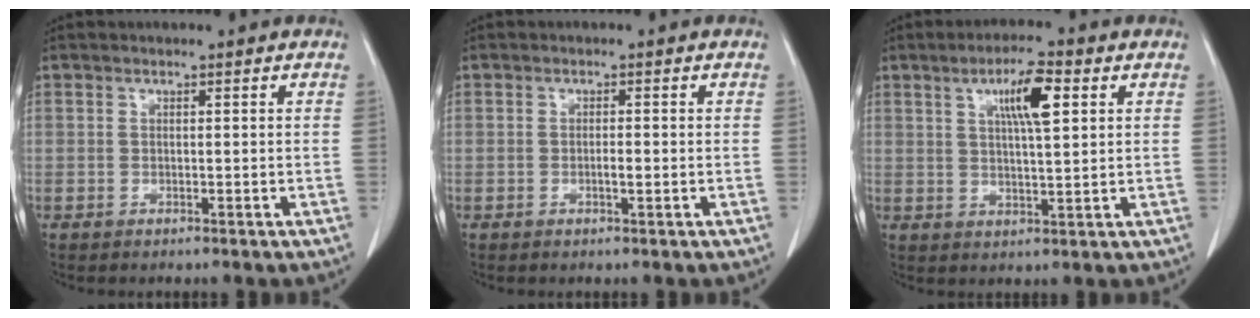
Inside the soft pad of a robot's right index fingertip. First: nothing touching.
{"total": 1.3, "force": [-0.3, 0.3, 1.3], "torque": [-0.025, -0.001, -0.005]}
{"total": 7.2, "force": [2.8, 1.0, 6.6], "torque": [-0.115, 0.006, 0.046]}